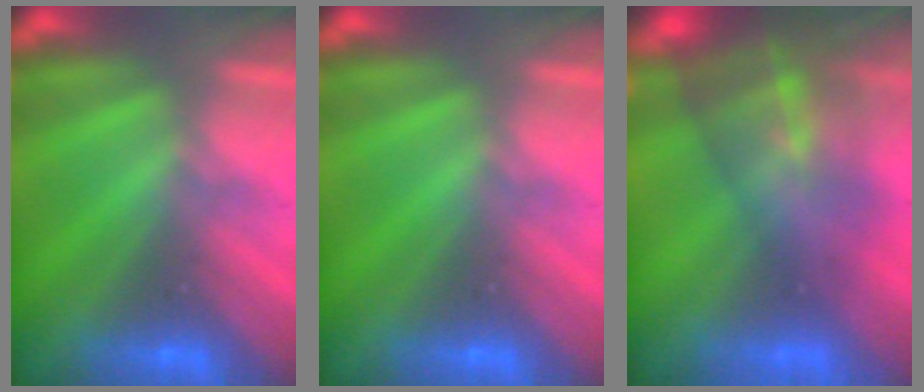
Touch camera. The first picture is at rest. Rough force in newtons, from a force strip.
{"total": 0.0}
{"total": 7.7}